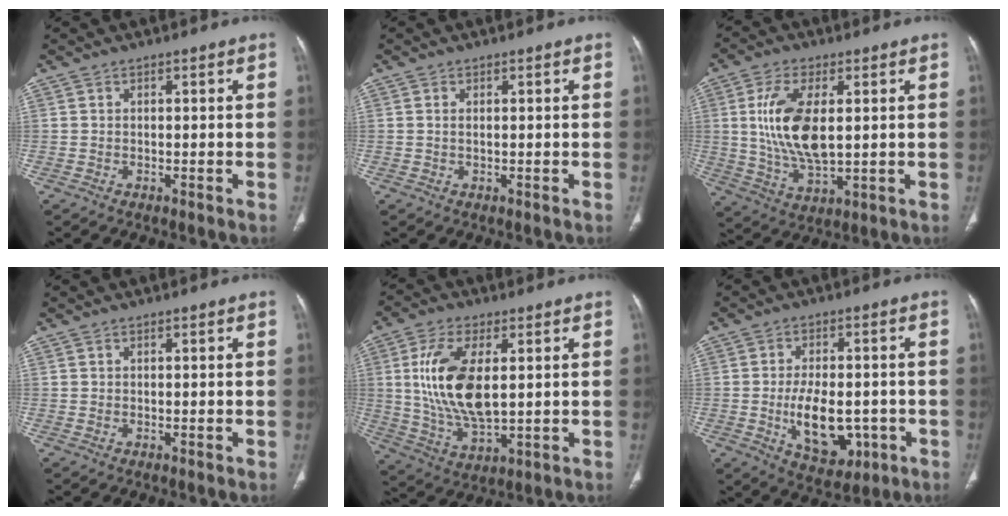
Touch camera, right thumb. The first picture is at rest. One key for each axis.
{"total": 0.6, "fx": 0.2, "fy": 0.2, "fz": 0.5, "tx": -0.015, "ty": 0.001, "tz": 0.004}
{"total": 13.1, "fx": 1.9, "fy": 6.2, "fz": 11.4, "tx": -0.224, "ty": -0.016, "tz": 0.043}
{"total": 0.0}
{"total": 14.9, "fx": 2.5, "fy": 7.1, "fz": 12.8, "tx": -0.252, "ty": -0.018, "tz": 0.055}
{"total": 12.0, "fx": -2.7, "fy": 7.1, "fz": 9.3, "tx": -0.125, "ty": 0.006, "tz": -0.027}